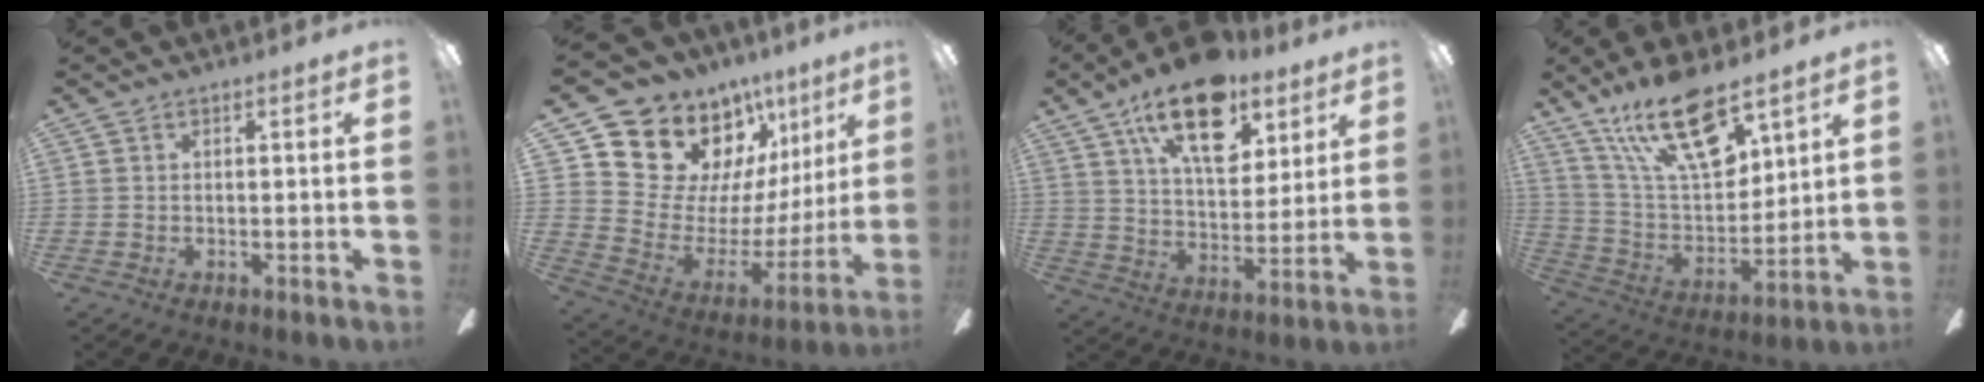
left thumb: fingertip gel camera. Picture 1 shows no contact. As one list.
[{"total": 19.0, "force": [14.0, 11.3, 6.1], "torque": [-0.102, -0.113, 0.279]}, {"total": 19.2, "force": [11.6, 9.7, 11.8], "torque": [-0.187, -0.048, 0.200]}, {"total": 21.2, "force": [13.3, 8.6, 14.1], "torque": [-0.267, -0.068, 0.230]}]